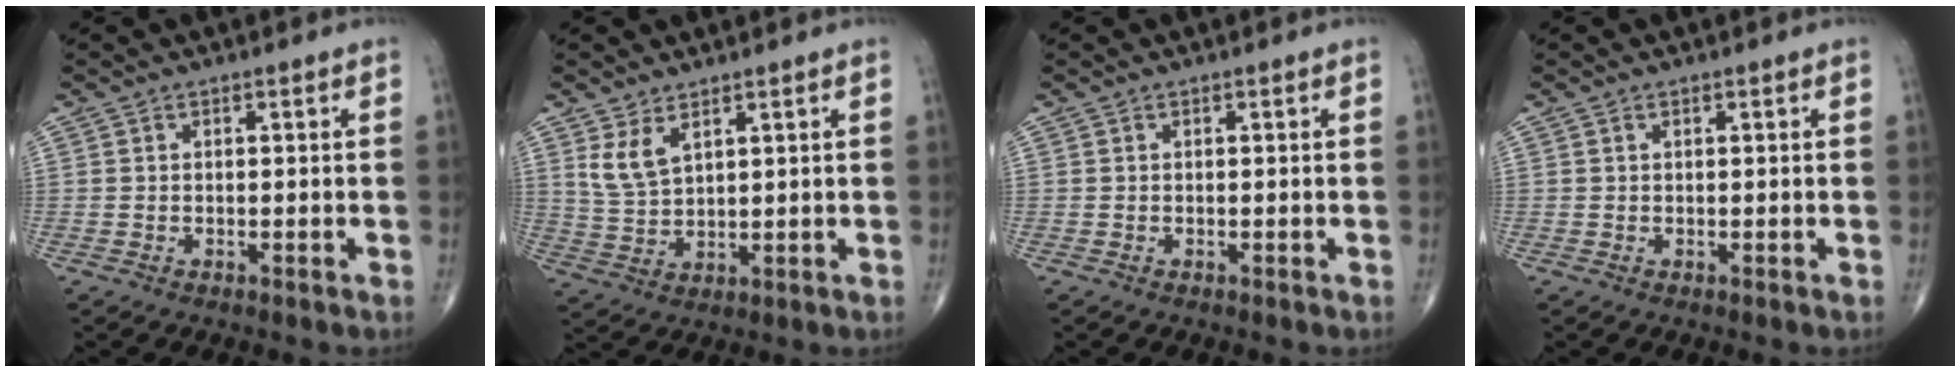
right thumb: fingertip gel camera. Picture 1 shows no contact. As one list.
[{"total": 5.3, "force": [3.0, 2.5, 3.6], "torque": [-0.069, -0.018, 0.070]}, {"total": 0.0}, {"total": 0.0}]